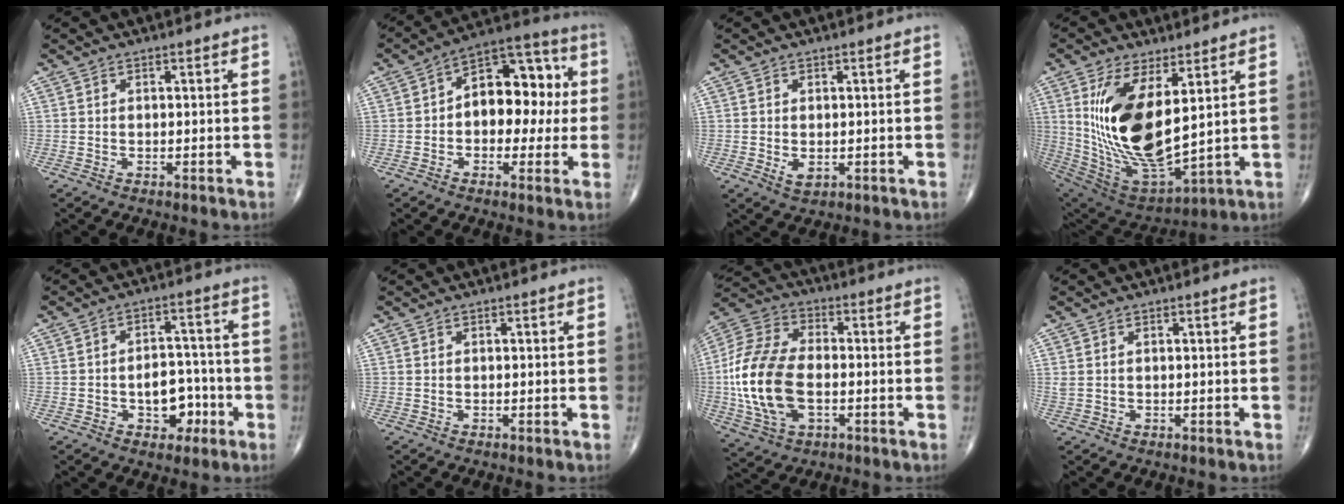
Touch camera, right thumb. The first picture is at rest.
{"total": 14.3, "force": [0.7, 9.1, 11.0], "torque": [-0.112, 0.040, -0.002]}
{"total": 2.4, "force": [-0.2, 1.6, 1.9], "torque": [-0.028, -0.004, 0.002]}
{"total": 20.2, "force": [4.7, 8.7, 17.6], "torque": [-0.337, -0.035, 0.110]}
{"total": 8.0, "force": [-2.7, 5.5, 5.1], "torque": [-0.033, 0.036, -0.036]}
{"total": 0.0}
{"total": 18.4, "force": [-2.2, 10.8, 14.7], "torque": [-0.310, 0.014, -0.039]}
{"total": 0.9, "force": [0.4, 0.4, 0.7], "torque": [-0.018, 0.011, 0.014]}